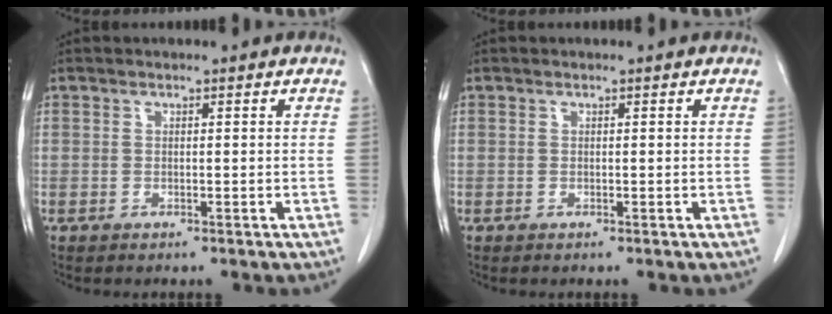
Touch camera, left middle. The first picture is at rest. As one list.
[{"total": 0.0}]